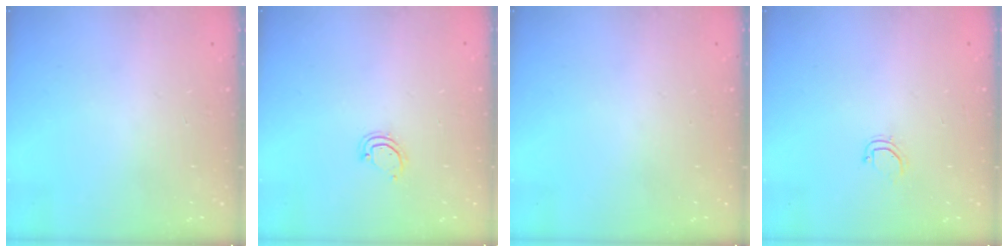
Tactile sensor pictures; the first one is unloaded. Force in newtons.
{"total": 3.7, "press": 3.7, "slide": 0.3}
{"total": 0.0}
{"total": 4.6, "press": 4.6, "slide": 0.4}